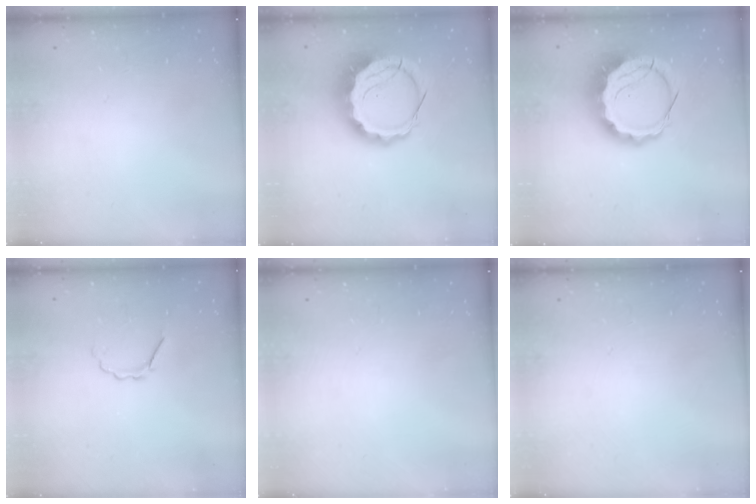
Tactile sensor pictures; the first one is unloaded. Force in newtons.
{"total": 13.6, "press": 13.3, "slide": 2.7}
{"total": 13.6, "press": 13.3, "slide": 2.7}
{"total": 2.8, "press": 2.7, "slide": 0.8}
{"total": 0.0}
{"total": 0.0}